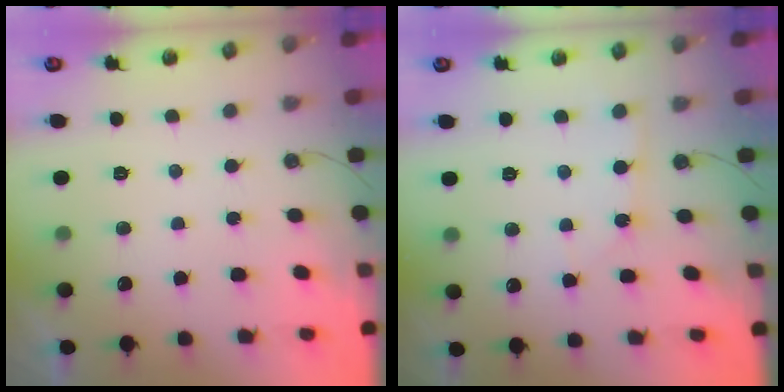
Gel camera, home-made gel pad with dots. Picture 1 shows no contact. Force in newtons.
{"total": 5.7, "press": 5.7, "slide": 0.5}